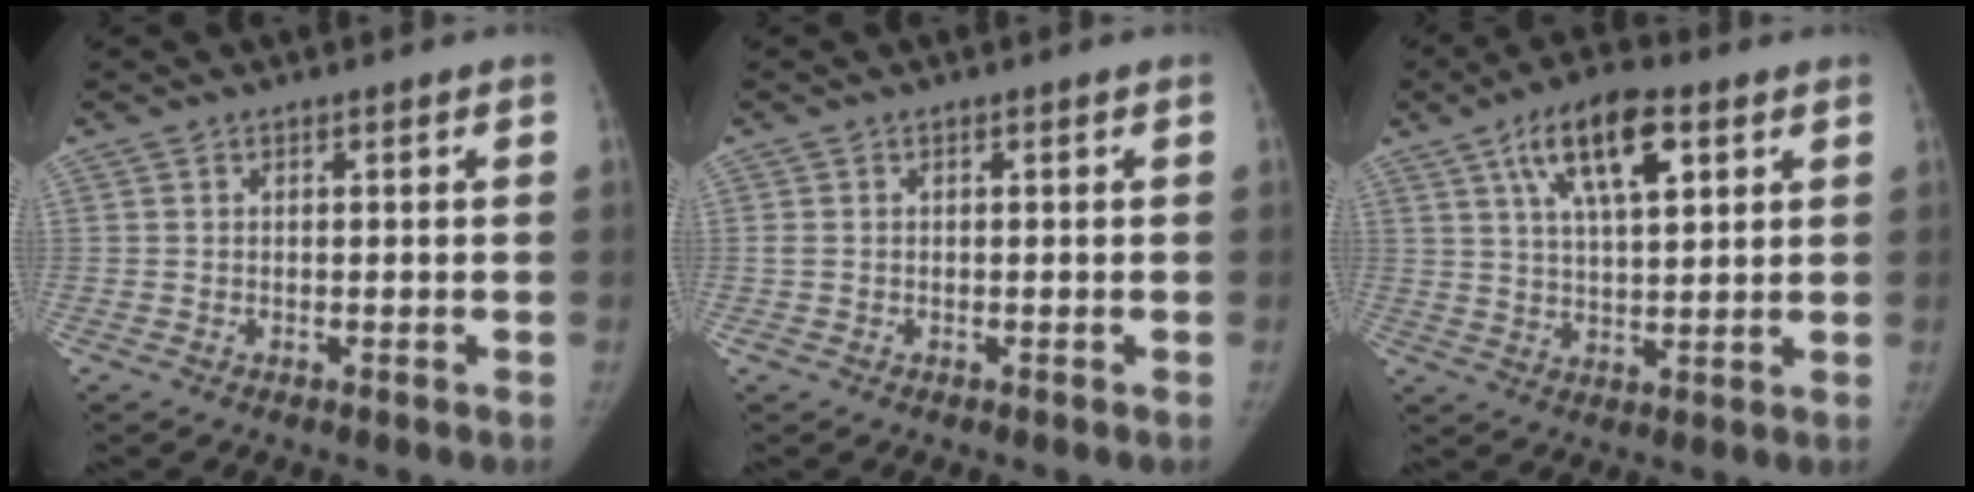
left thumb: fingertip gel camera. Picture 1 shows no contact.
{"total": 0.8, "force": [0.0, 0.7, 0.5], "torque": [-0.013, -0.001, 0.000]}
{"total": 12.5, "force": [5.7, 5.0, 10.0], "torque": [-0.155, -0.010, 0.097]}